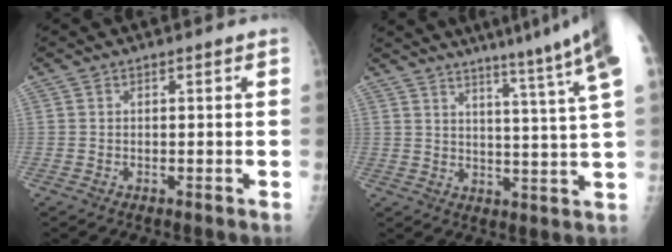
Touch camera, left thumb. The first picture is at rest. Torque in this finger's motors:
{"motor_torque": [1.86, 1.72, 0.20, -1.26, 0.10]}